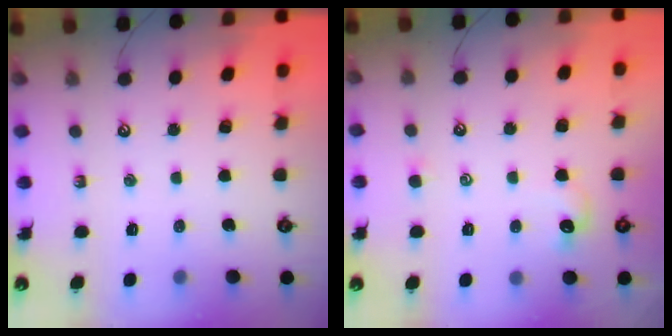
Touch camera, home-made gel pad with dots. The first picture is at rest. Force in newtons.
{"total": 0.5, "press": 0.2, "slide": 0.5}